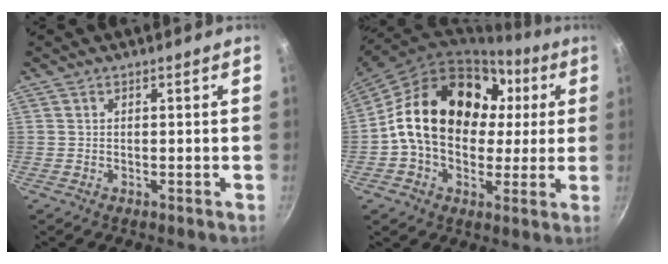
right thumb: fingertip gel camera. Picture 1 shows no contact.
{"total": 22.4, "force": [3.0, 16.7, 14.7], "torque": [-0.225, 0.035, 0.045]}